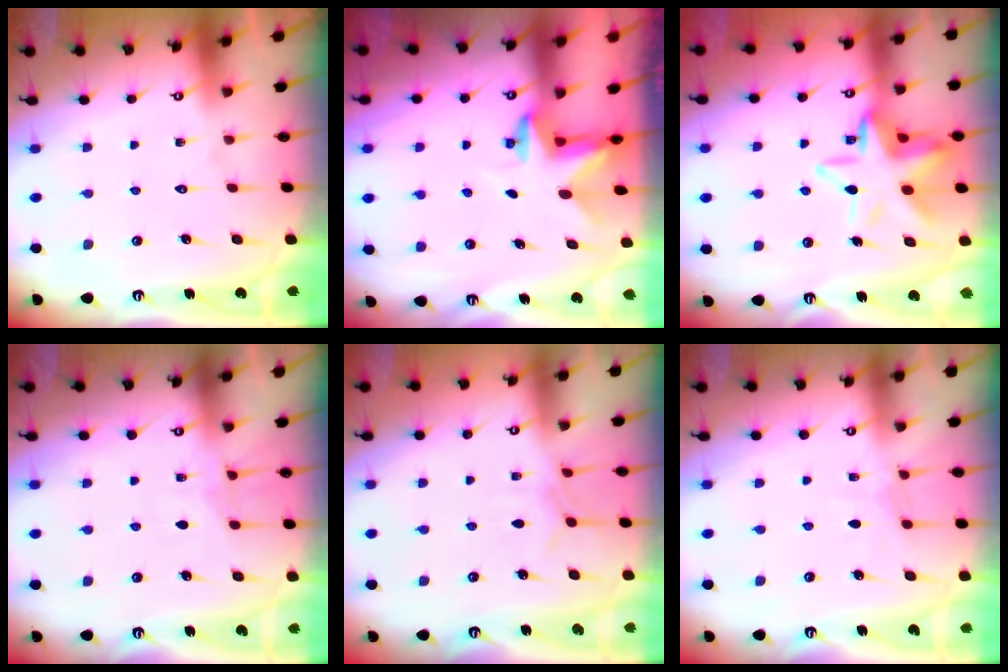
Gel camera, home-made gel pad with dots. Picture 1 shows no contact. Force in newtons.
{"total": 2.4, "press": 2.3, "slide": 0.4}
{"total": 12.9, "press": 12.6, "slide": 2.5}
{"total": 4.9, "press": 4.9, "slide": 0.4}
{"total": 3.6, "press": 3.5, "slide": 0.4}
{"total": 4.0, "press": 3.9, "slide": 0.5}